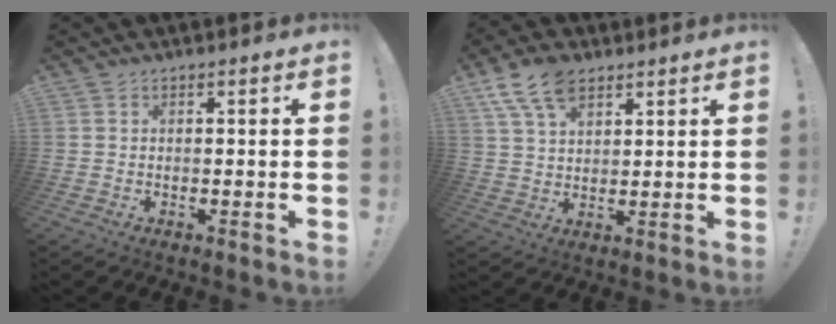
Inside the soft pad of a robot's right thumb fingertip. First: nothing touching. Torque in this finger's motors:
{"motor_torque": [-0.19, 1.24, 0.18, 0.02, 0.00]}